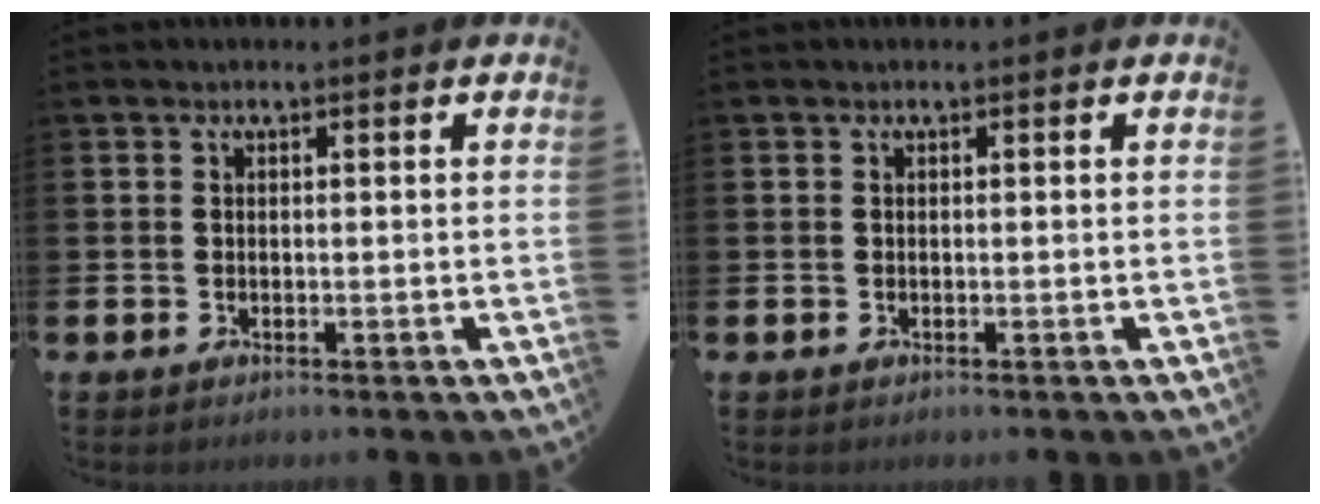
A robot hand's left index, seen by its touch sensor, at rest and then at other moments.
{"total": 0.0}